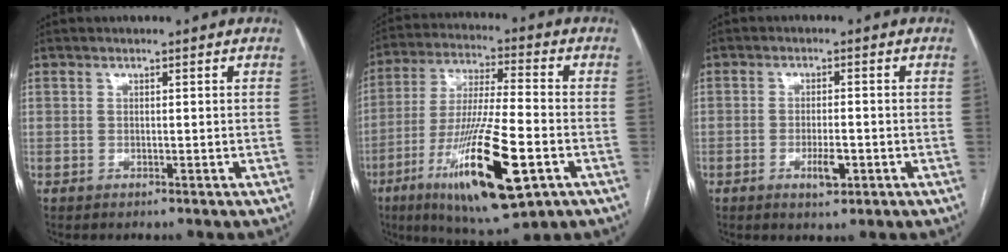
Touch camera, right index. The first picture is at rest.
{"total": 19.4, "force": [-7.7, 2.9, 17.5], "torque": [-0.341, -0.034, -0.129]}
{"total": 3.5, "force": [-1.4, 1.1, 3.0], "torque": [-0.053, 0.001, -0.017]}